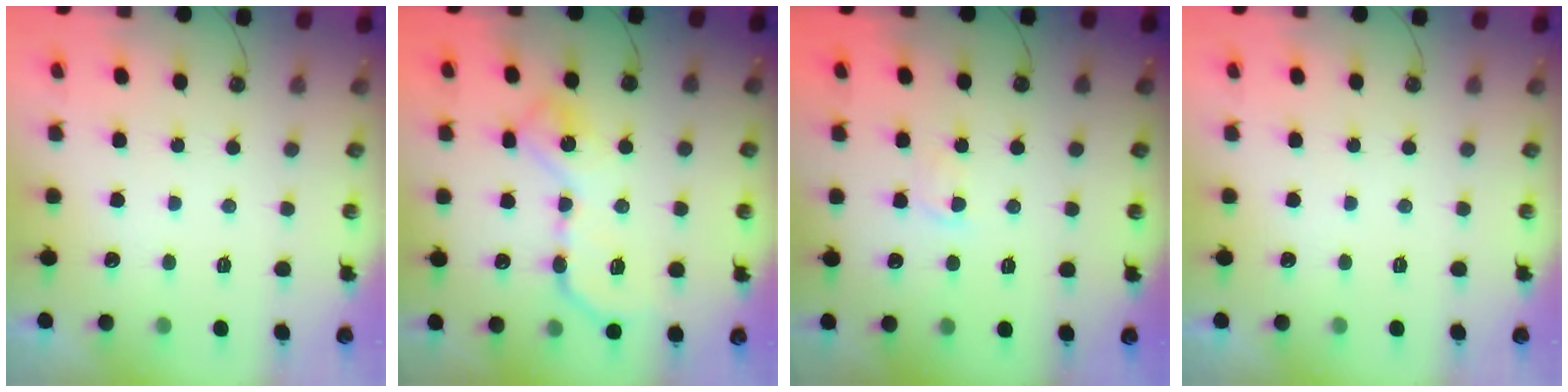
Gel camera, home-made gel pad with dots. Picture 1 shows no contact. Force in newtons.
{"total": 13.3, "press": 13.3, "slide": 0.5}
{"total": 1.5, "press": 1.4, "slide": 0.3}
{"total": 0.0}